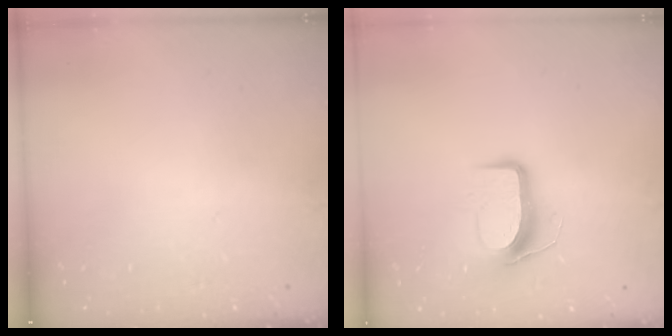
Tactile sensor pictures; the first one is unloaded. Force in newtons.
{"total": 9.2, "press": 9.1, "slide": 0.9}